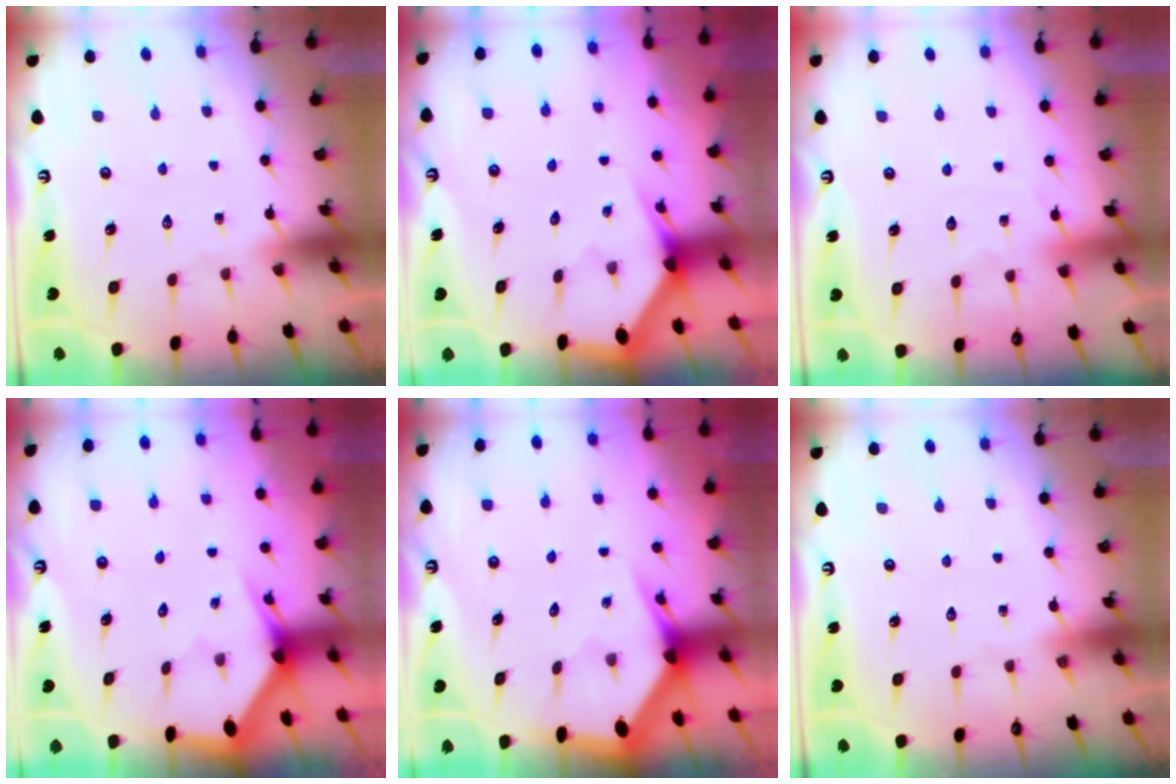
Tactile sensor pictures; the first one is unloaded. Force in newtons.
{"total": 3.2, "press": 3.2, "slide": 0.1}
{"total": 3.9, "press": 3.9, "slide": 0.4}
{"total": 3.1, "press": 3.1, "slide": 0.1}
{"total": 3.6, "press": 3.6, "slide": 0.2}
{"total": 0.0}